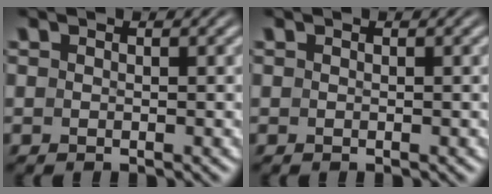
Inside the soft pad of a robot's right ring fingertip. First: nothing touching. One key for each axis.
{"total": 0.0}